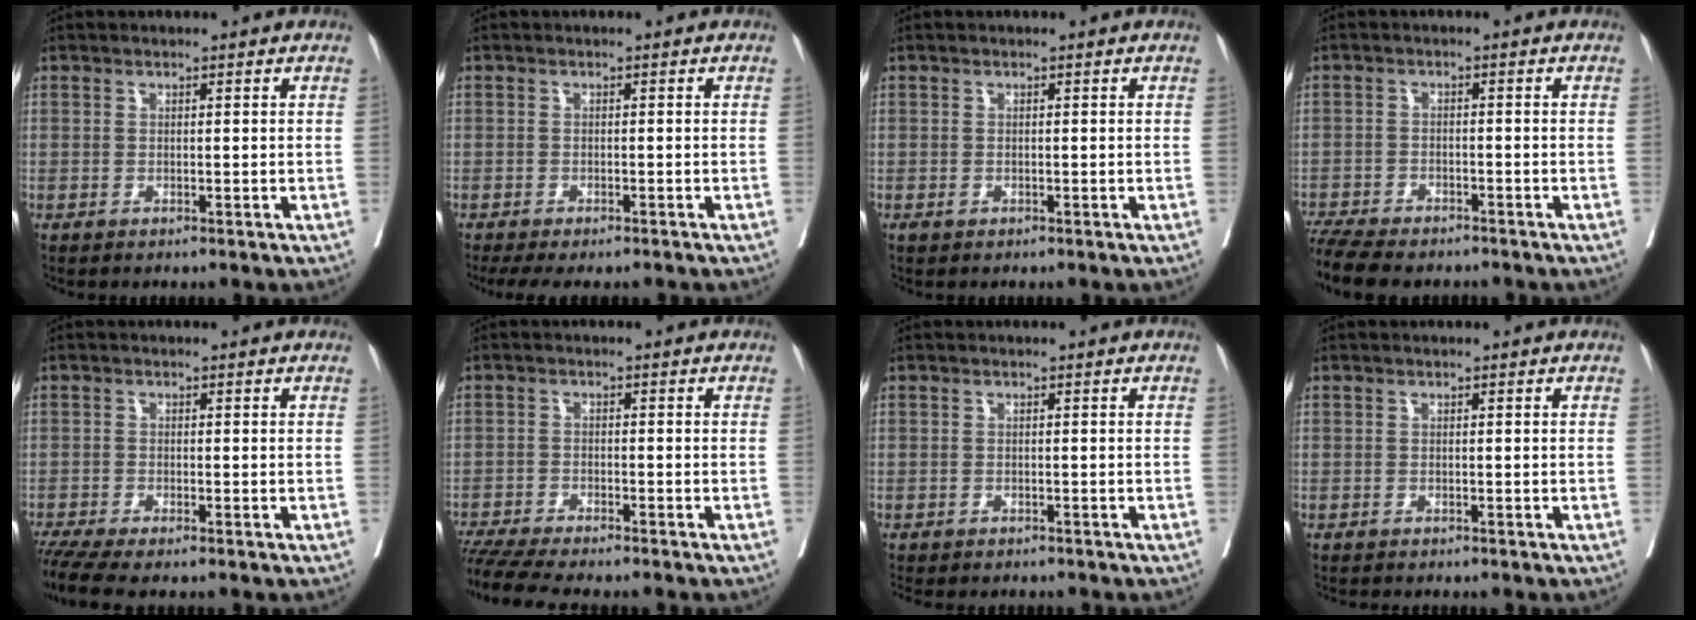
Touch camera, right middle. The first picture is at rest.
{"total": 7.1, "force": [-5.9, 2.1, 3.3], "torque": [-0.041, -0.007, -0.086]}
{"total": 0.6, "force": [-0.3, 0.4, 0.3], "torque": [-0.007, 0.000, -0.003]}
{"total": 11.2, "force": [-9.7, 2.9, 4.8], "torque": [-0.090, -0.008, -0.151]}
{"total": 5.0, "force": [-4.2, -0.1, 2.6], "torque": [-0.043, -0.012, -0.077]}
{"total": 10.2, "force": [-9.1, 0.4, 4.6], "torque": [-0.067, -0.015, -0.147]}
{"total": 6.6, "force": [-5.9, 1.8, 2.4], "torque": [-0.027, -0.005, -0.078]}
{"total": 1.8, "force": [-1.7, 0.3, 0.6], "torque": [-0.011, -0.003, -0.023]}